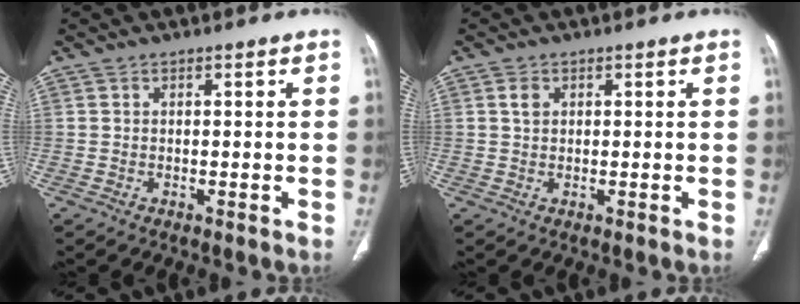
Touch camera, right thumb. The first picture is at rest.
{"total": 1.7, "force": [0.7, 1.2, 1.0], "torque": [-0.012, 0.000, 0.013]}